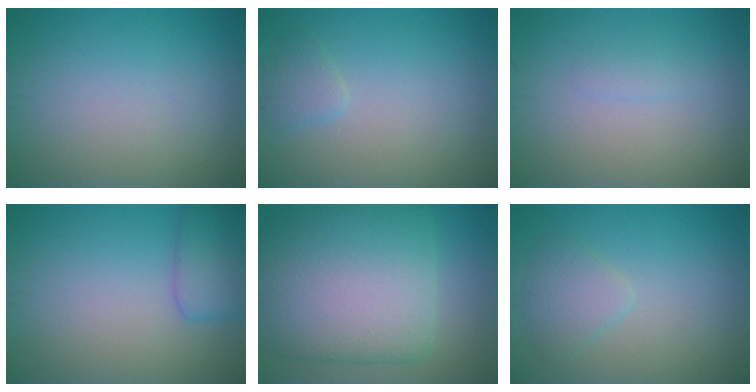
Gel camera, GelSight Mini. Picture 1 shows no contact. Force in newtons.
{"total": 1.2, "press": 1.2, "slide": 0.1}
{"total": 0.7, "press": 0.7, "slide": 0.1}
{"total": 2.9, "press": 2.9, "slide": 0.1}
{"total": 12.9, "press": 12.9, "slide": 0.3}
{"total": 2.0, "press": 2.0, "slide": 0.2}